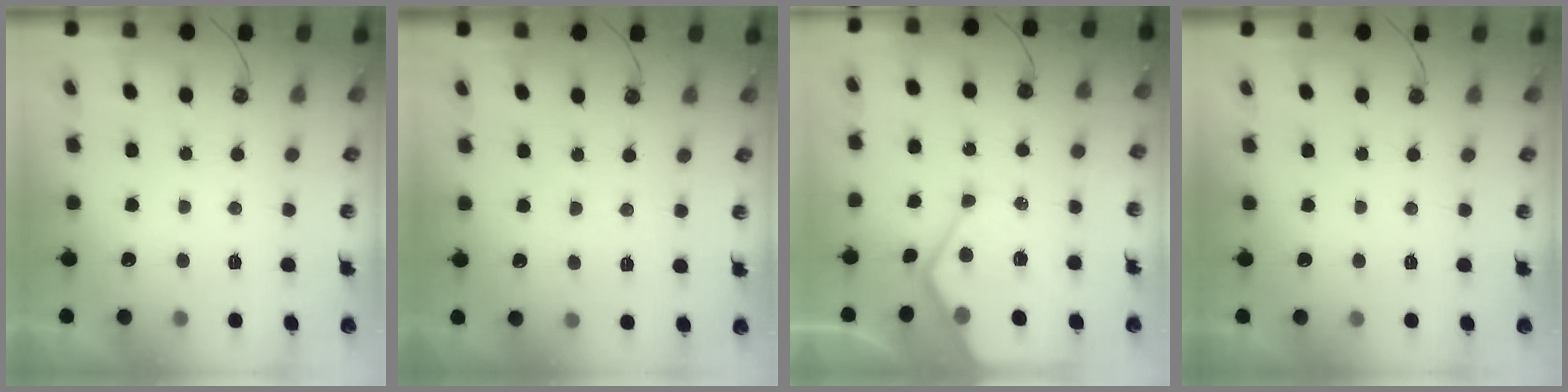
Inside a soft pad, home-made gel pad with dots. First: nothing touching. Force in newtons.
{"total": 6.8, "press": 6.7, "slide": 0.7}
{"total": 13.6, "press": 13.5, "slide": 1.2}
{"total": 0.0}